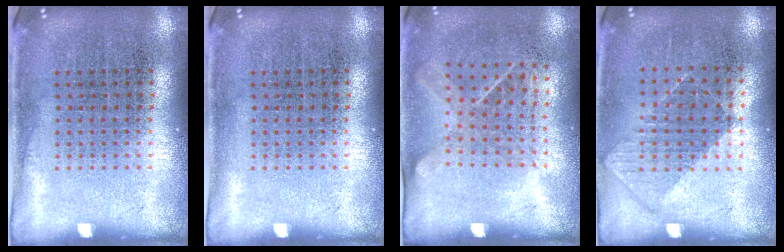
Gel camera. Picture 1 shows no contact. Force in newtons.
{"total": 0.0}
{"total": 1.3, "press": 1.0, "slide": 0.8}
{"total": 0.9, "press": 0.7, "slide": 0.4}